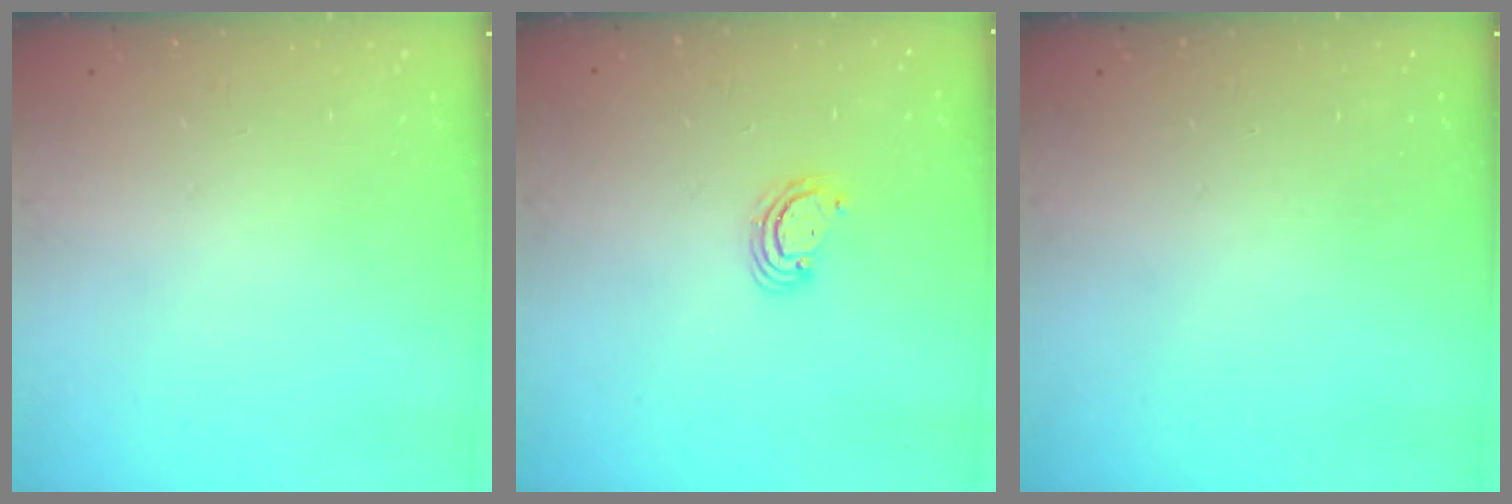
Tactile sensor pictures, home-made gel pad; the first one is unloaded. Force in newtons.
{"total": 2.4, "press": 2.4, "slide": 0.2}
{"total": 0.0}